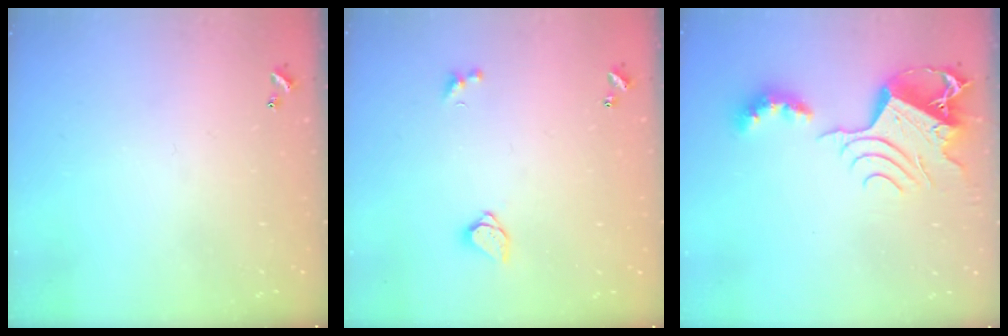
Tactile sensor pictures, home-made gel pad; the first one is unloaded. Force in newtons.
{"total": 1.5, "press": 1.5, "slide": 0.3}
{"total": 10.3, "press": 10.2, "slide": 1.3}